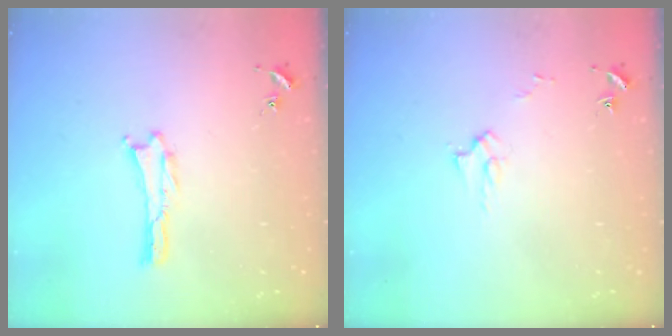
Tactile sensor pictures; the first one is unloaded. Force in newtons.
{"total": 2.6, "press": 2.6, "slide": 0.3}